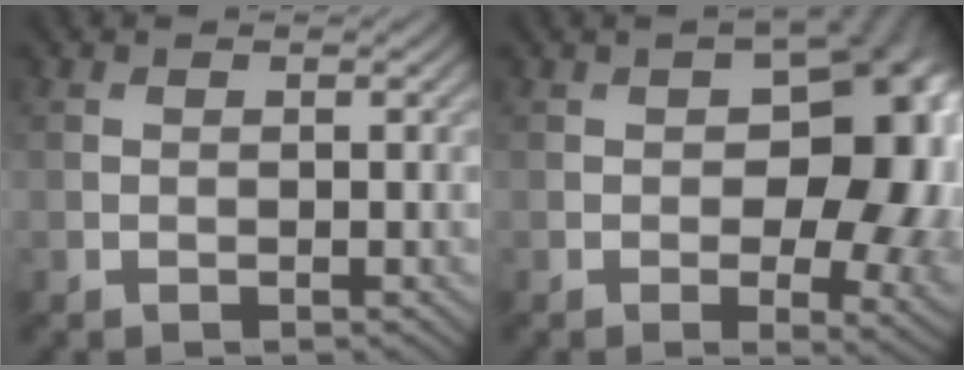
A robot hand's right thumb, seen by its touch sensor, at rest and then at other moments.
{"total": 16.1, "force": [0.7, 9.5, 13.0], "torque": [-0.138, -0.008, 0.027]}